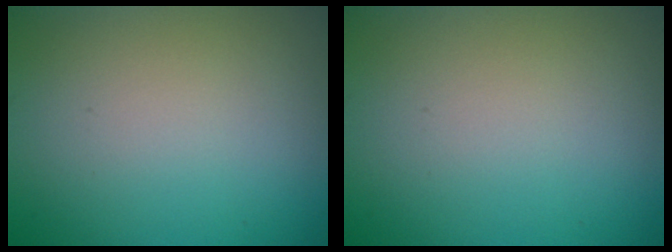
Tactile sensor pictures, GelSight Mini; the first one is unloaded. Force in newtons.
{"total": 0.0}